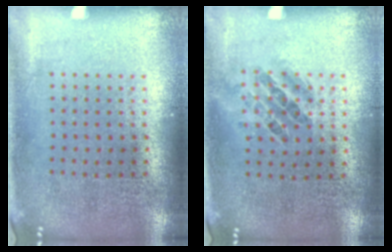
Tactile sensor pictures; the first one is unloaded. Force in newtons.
{"total": 0.9, "press": 0.7, "slide": 0.5}